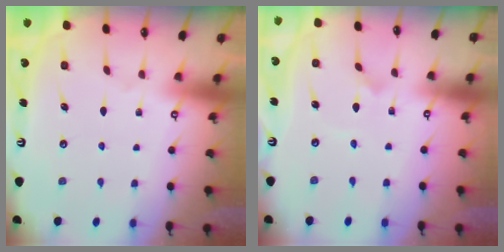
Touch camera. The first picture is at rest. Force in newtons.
{"total": 0.9, "press": 0.9, "slide": 0.0}